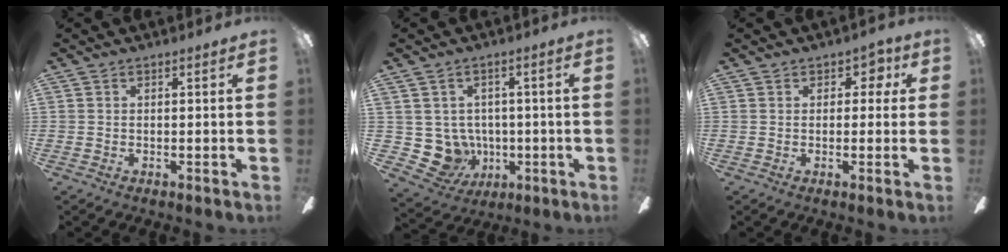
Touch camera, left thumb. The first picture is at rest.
{"total": 7.9, "force": [0.2, 7.7, 1.9], "torque": [-0.077, -0.006, 0.015]}
{"total": 3.6, "force": [1.3, 2.7, 2.0], "torque": [-0.020, 0.004, 0.019]}